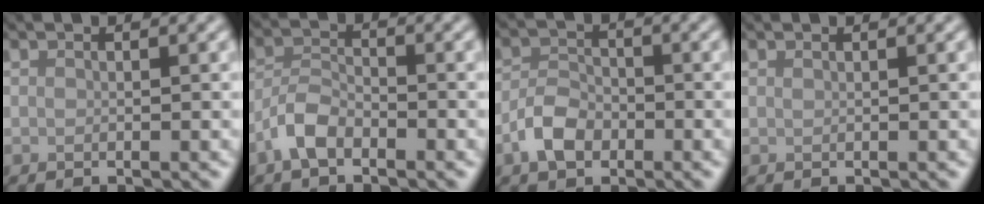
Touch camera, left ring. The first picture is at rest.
{"total": 3.0, "force": [-2.0, 1.3, 1.7], "torque": [-0.034, 0.008, -0.049]}
{"total": 3.3, "force": [-1.7, 2.1, 1.9], "torque": [-0.032, 0.006, -0.039]}
{"total": 0.0}